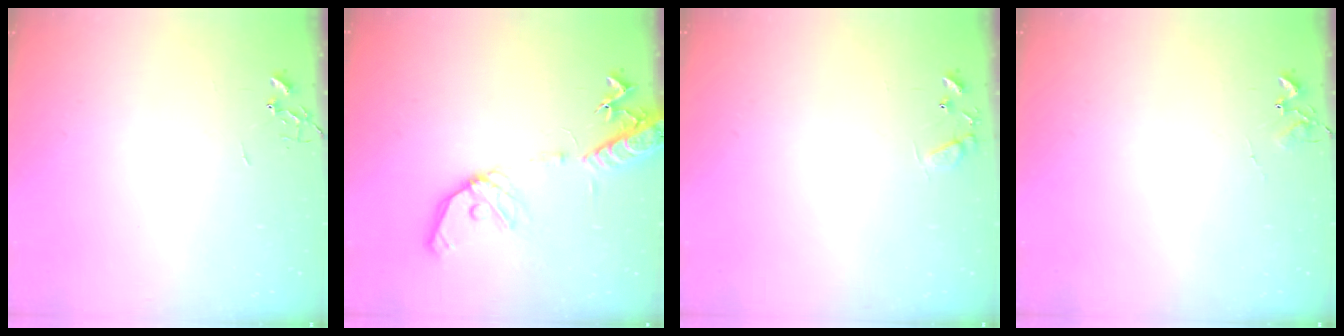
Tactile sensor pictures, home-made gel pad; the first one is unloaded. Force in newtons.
{"total": 16.3, "press": 16.0, "slide": 3.2}
{"total": 7.7, "press": 7.7, "slide": 0.5}
{"total": 6.1, "press": 6.0, "slide": 0.6}